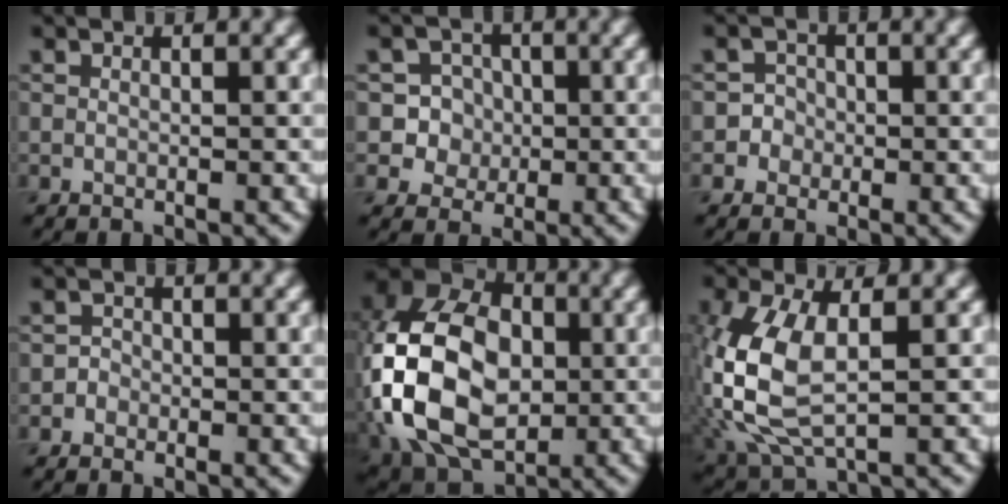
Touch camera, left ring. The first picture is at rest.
{"total": 4.5, "force": [0.0, 4.4, 1.0], "torque": [-0.003, 0.022, -0.007]}
{"total": 2.1, "force": [-0.7, 2.0, 0.1], "torque": [0.024, 0.008, -0.022]}
{"total": 0.9, "force": [-0.4, 0.8, 0.1], "torque": [0.010, 0.000, -0.011]}
{"total": 16.0, "force": [-1.4, 11.0, 11.5], "torque": [-0.252, 0.014, -0.046]}
{"total": 9.0, "force": [-0.2, 4.8, 7.6], "torque": [-0.196, -0.004, 0.000]}